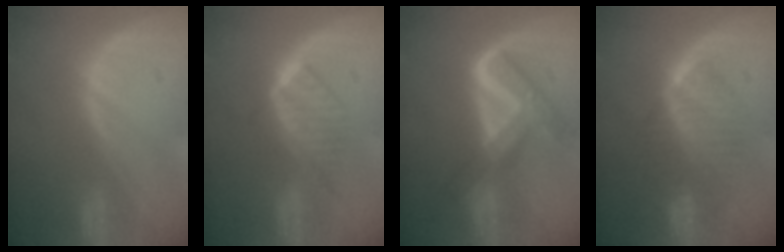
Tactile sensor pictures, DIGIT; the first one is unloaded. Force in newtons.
{"total": 6.5, "press": 5.5, "slide": 3.4}
{"total": 8.1, "press": 8.1, "slide": 0.8}
{"total": 6.5, "press": 6.5, "slide": 0.1}